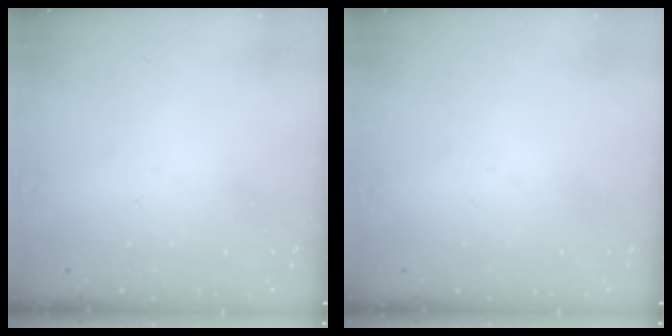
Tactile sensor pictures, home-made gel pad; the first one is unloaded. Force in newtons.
{"total": 0.0}